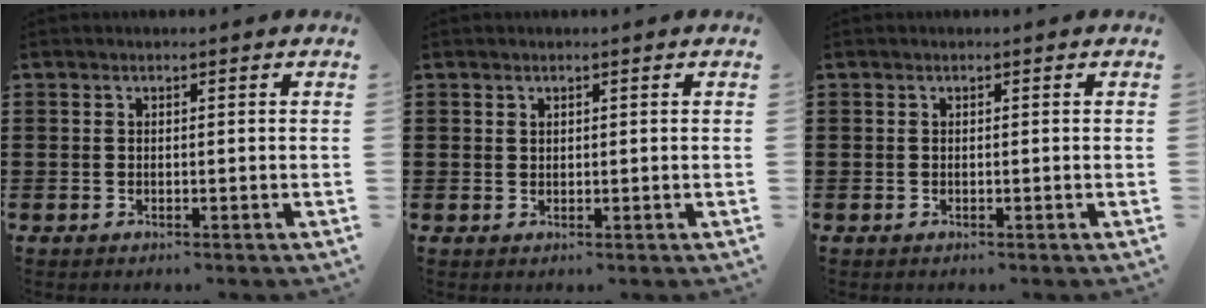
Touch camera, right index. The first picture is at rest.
{"total": 0.9, "force": [0.7, 0.6, 0.2], "torque": [-0.005, 0.002, 0.014]}
{"total": 0.0}